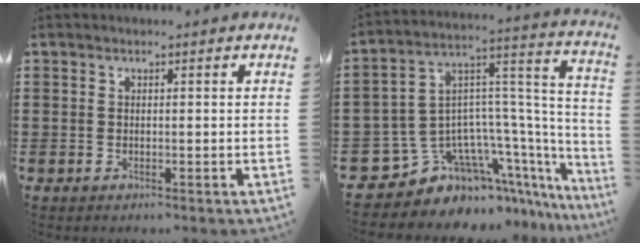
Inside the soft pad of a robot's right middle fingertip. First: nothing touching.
{"total": 8.9, "force": [-6.3, 5.8, 2.5], "torque": [-0.088, -0.022, -0.122]}